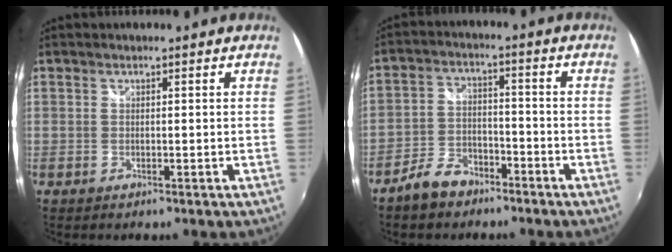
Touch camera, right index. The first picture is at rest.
{"total": 7.4, "force": [-5.6, 3.9, 2.9], "torque": [-0.076, 0.014, -0.096]}